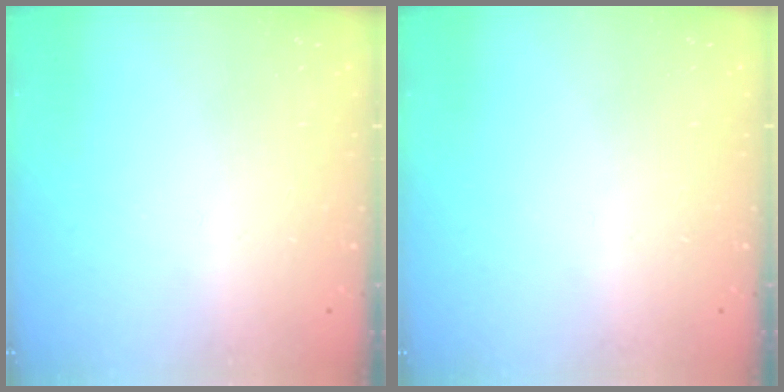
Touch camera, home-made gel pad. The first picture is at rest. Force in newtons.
{"total": 0.0}